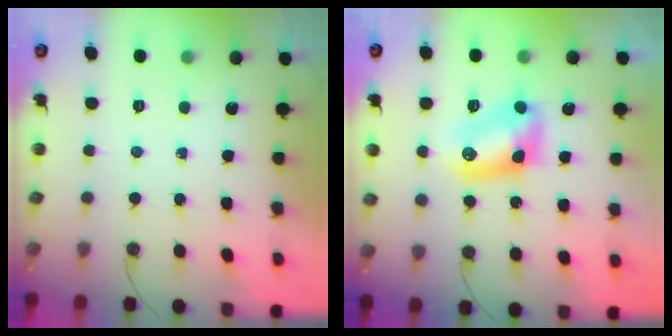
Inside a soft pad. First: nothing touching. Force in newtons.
{"total": 9.0, "press": 9.0, "slide": 0.4}